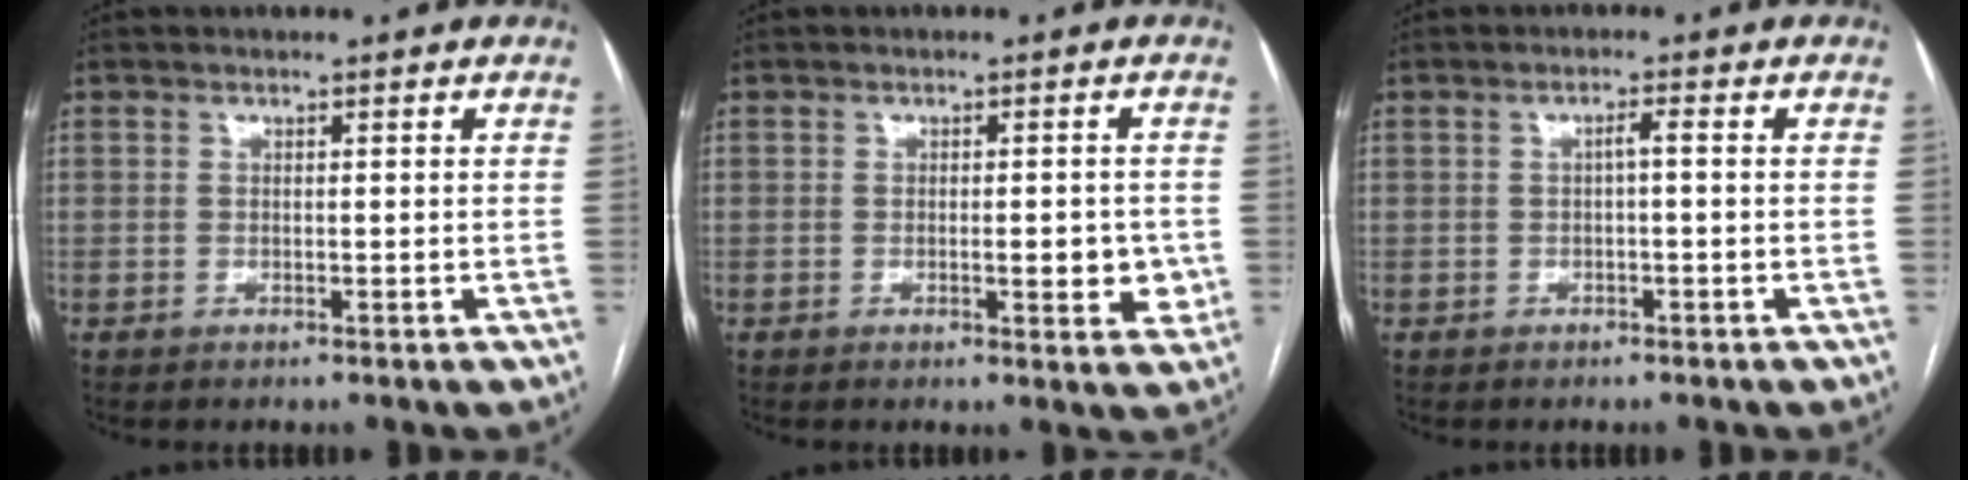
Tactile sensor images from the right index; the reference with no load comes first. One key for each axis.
{"total": 4.8, "fx": -0.7, "fy": 1.6, "fz": 4.4, "tx": -0.054, "ty": -0.004, "tz": -0.007}
{"total": 1.5, "fx": -0.1, "fy": 0.1, "fz": 1.4, "tx": -0.023, "ty": 0.004, "tz": 0.000}